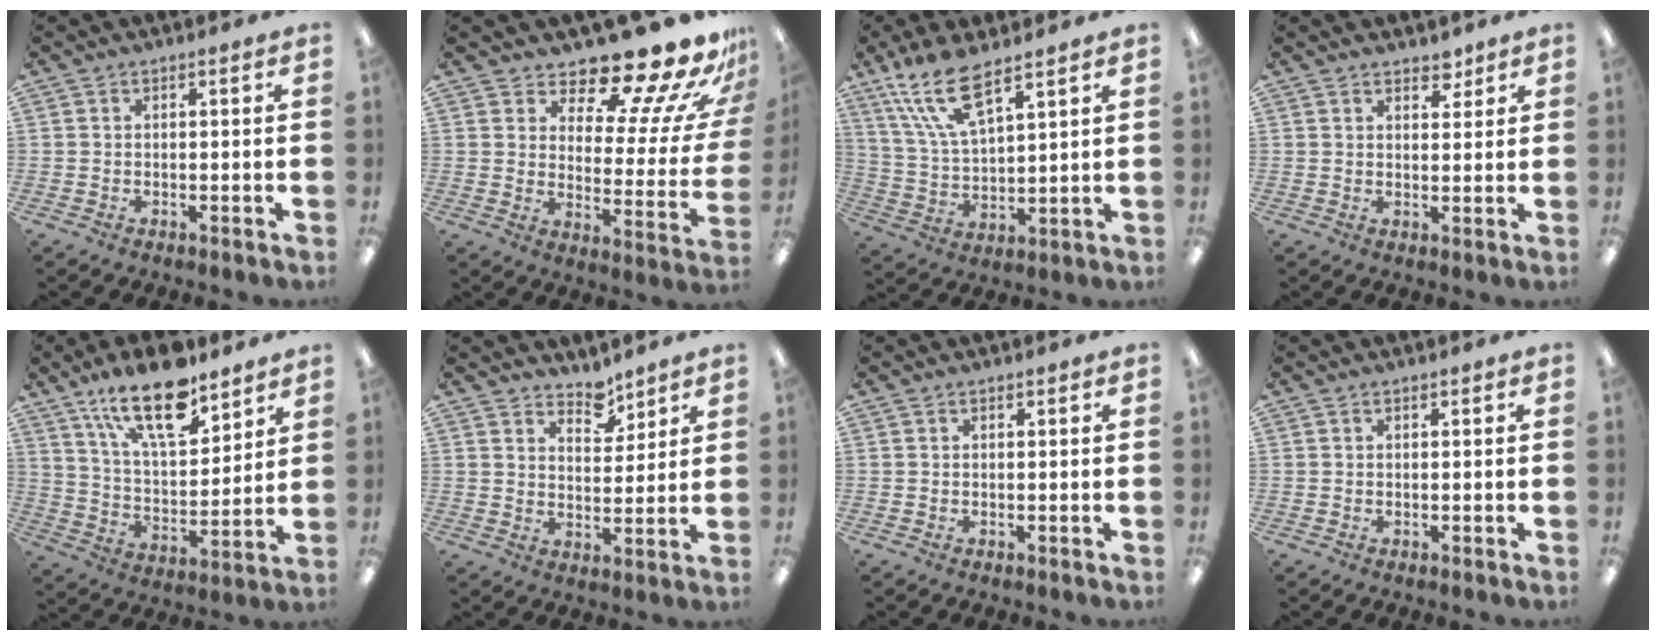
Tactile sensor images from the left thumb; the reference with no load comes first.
{"total": 16.4, "force": [14.2, 3.9, 7.1], "torque": [-0.116, -0.115, 0.236]}
{"total": 13.6, "force": [9.3, 4.5, 8.8], "torque": [-0.189, -0.032, 0.170]}
{"total": 3.6, "force": [3.0, 1.8, 0.9], "torque": [0.002, -0.017, 0.052]}
{"total": 19.0, "force": [13.4, 7.4, 11.2], "torque": [-0.189, -0.068, 0.228]}
{"total": 6.4, "force": [5.6, 2.7, 1.5], "torque": [-0.004, -0.041, 0.098]}
{"total": 0.0}
{"total": 0.0}